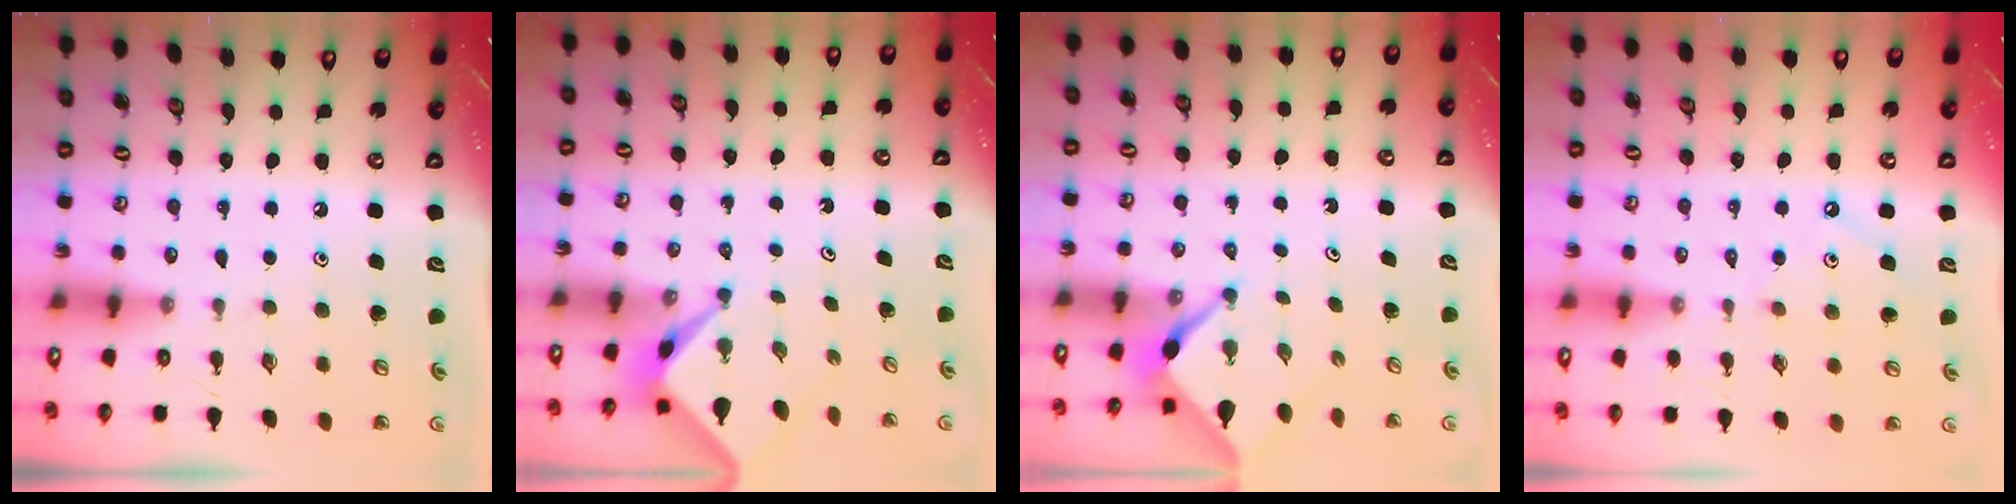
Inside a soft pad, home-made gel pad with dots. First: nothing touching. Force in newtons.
{"total": 2.3, "press": 2.3, "slide": 0.3}
{"total": 2.2, "press": 2.2, "slide": 0.3}
{"total": 2.4, "press": 2.3, "slide": 0.5}